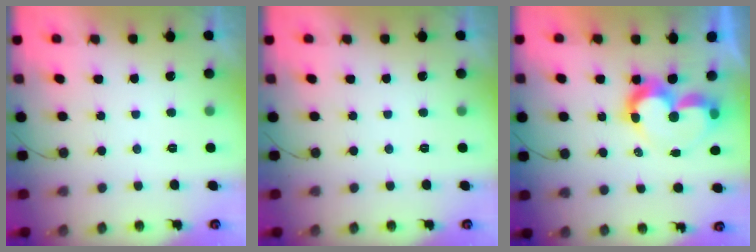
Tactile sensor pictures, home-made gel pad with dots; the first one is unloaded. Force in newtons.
{"total": 0.0}
{"total": 10.0, "press": 10.0, "slide": 0.8}